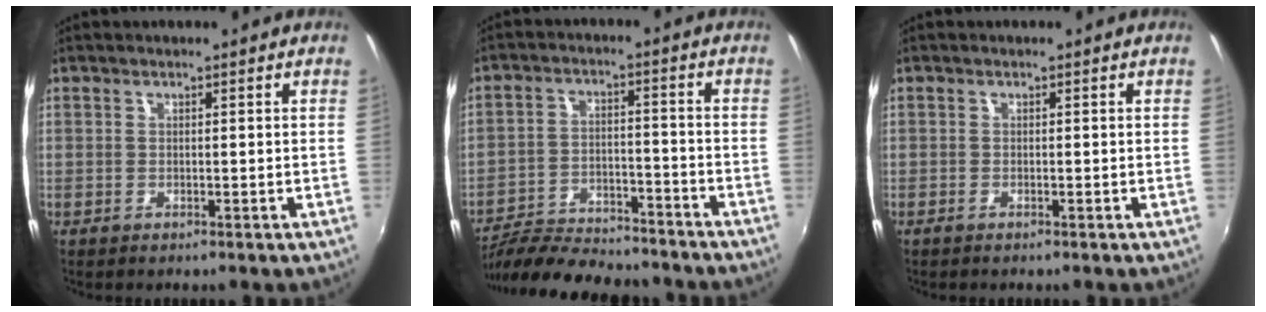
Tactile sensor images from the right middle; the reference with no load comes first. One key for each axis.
{"total": 16.9, "fx": -15.1, "fy": 3.8, "fz": 6.6, "tx": -0.142, "ty": -0.014, "tz": -0.235}
{"total": 0.6, "fx": -0.5, "fy": 0.0, "fz": 0.3, "tx": -0.005, "ty": -0.003, "tz": -0.012}